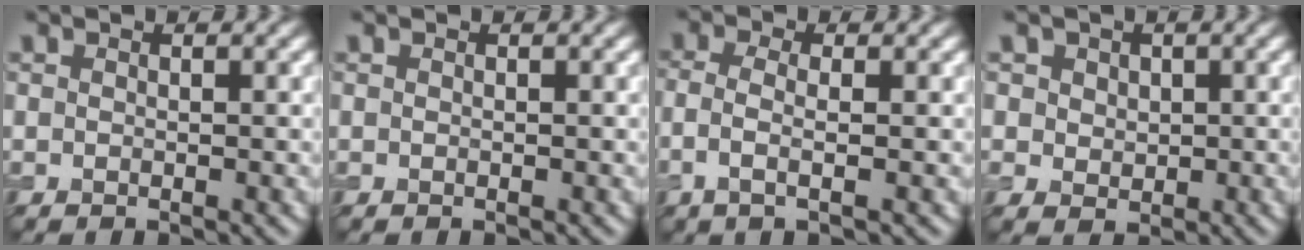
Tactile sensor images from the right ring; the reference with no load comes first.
{"total": 0.0}
{"total": 2.6, "force": [-0.4, 0.8, 2.4], "torque": [-0.057, -0.006, -0.007]}
{"total": 3.4, "force": [1.3, 2.7, 1.5], "torque": [-0.029, 0.009, 0.020]}